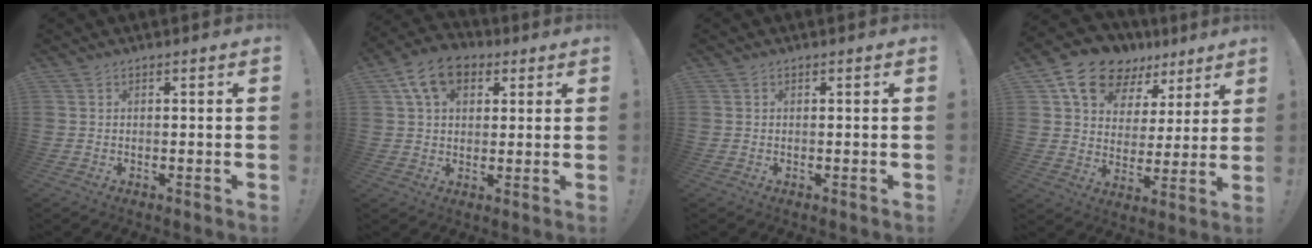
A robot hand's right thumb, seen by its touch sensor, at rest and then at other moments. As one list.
[{"total": 11.5, "force": [4.8, 7.7, 7.0], "torque": [-0.122, 0.002, 0.093]}, {"total": 0.0}, {"total": 14.8, "force": [9.8, 9.3, 6.1], "torque": [-0.102, -0.058, 0.180]}]